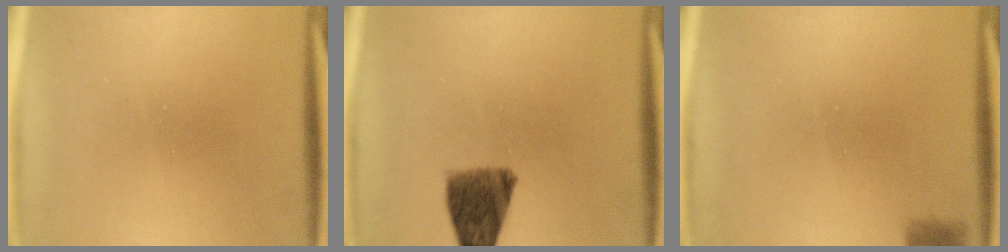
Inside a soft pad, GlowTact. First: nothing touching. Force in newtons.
{"total": 8.3}
{"total": 2.9}